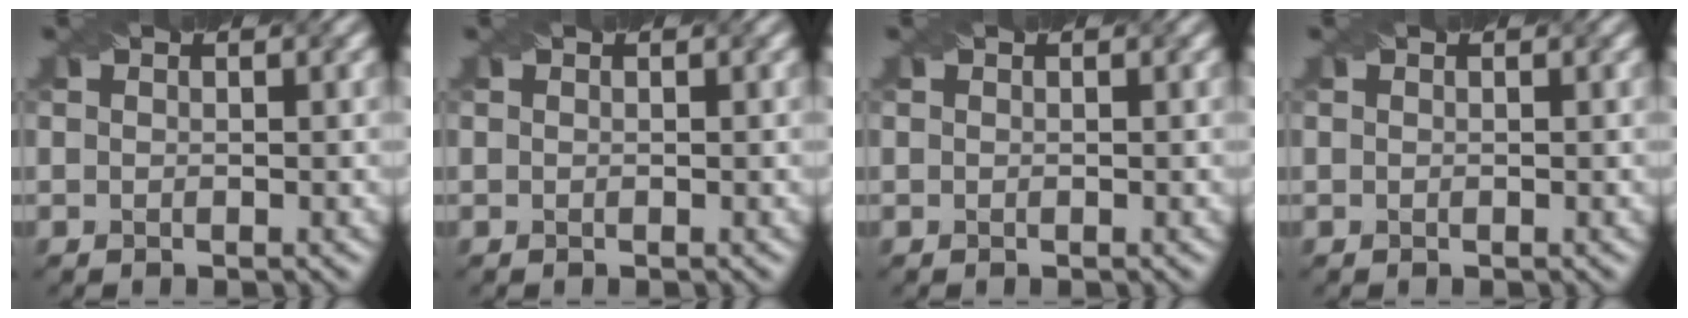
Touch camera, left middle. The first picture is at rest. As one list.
[{"total": 0.0}, {"total": 0.0}, {"total": 0.0}]